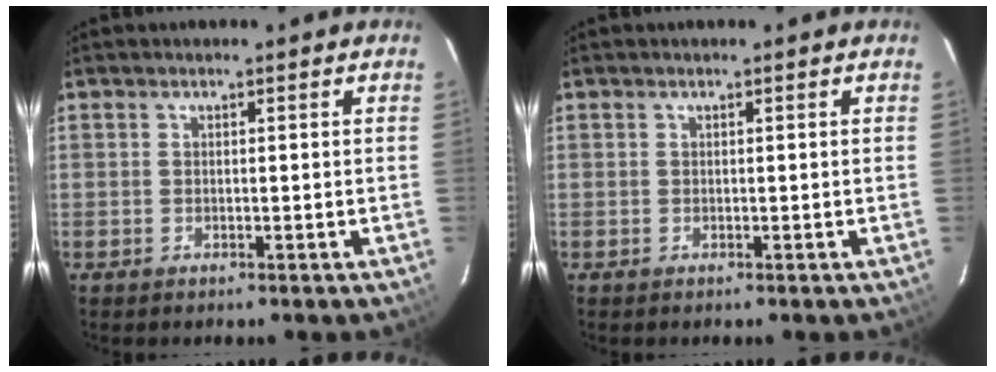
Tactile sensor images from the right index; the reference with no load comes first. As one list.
[{"total": 0.0}]